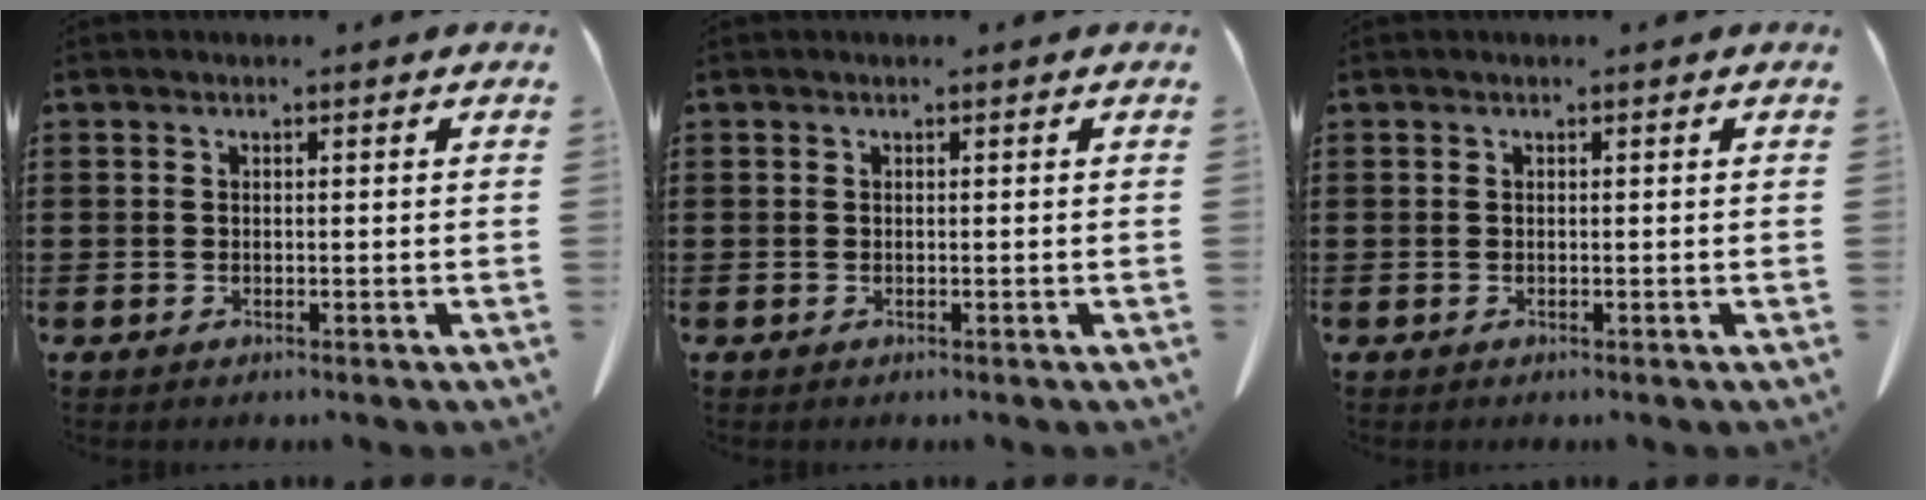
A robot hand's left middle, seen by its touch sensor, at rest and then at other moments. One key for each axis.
{"total": 0.0}
{"total": 0.0}